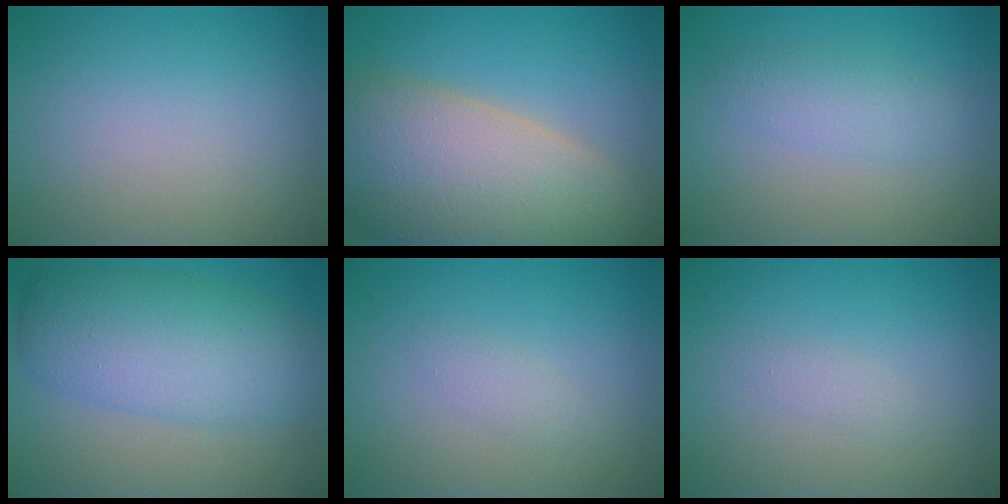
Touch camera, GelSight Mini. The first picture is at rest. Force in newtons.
{"total": 13.8, "press": 13.7, "slide": 1.2}
{"total": 2.2, "press": 2.2, "slide": 0.1}
{"total": 7.9, "press": 7.9, "slide": 0.0}
{"total": 1.1, "press": 1.1, "slide": 0.0}
{"total": 0.7, "press": 0.7, "slide": 0.0}